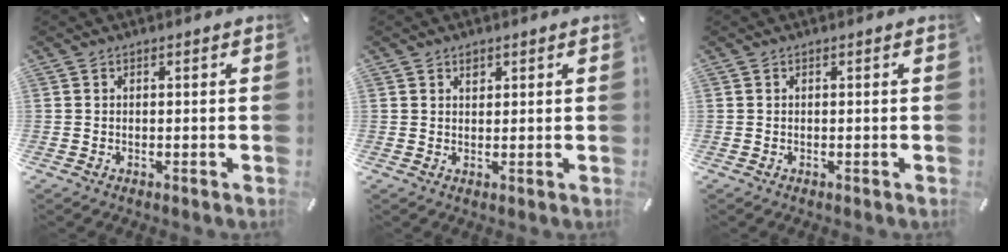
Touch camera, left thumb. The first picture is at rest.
{"total": 1.4, "force": [0.9, 1.0, 0.5], "torque": [0.006, -0.006, 0.013]}
{"total": 0.0}